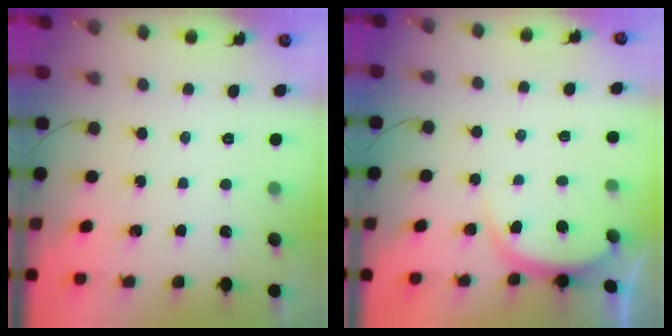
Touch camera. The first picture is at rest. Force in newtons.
{"total": 4.6, "press": 4.6, "slide": 0.4}